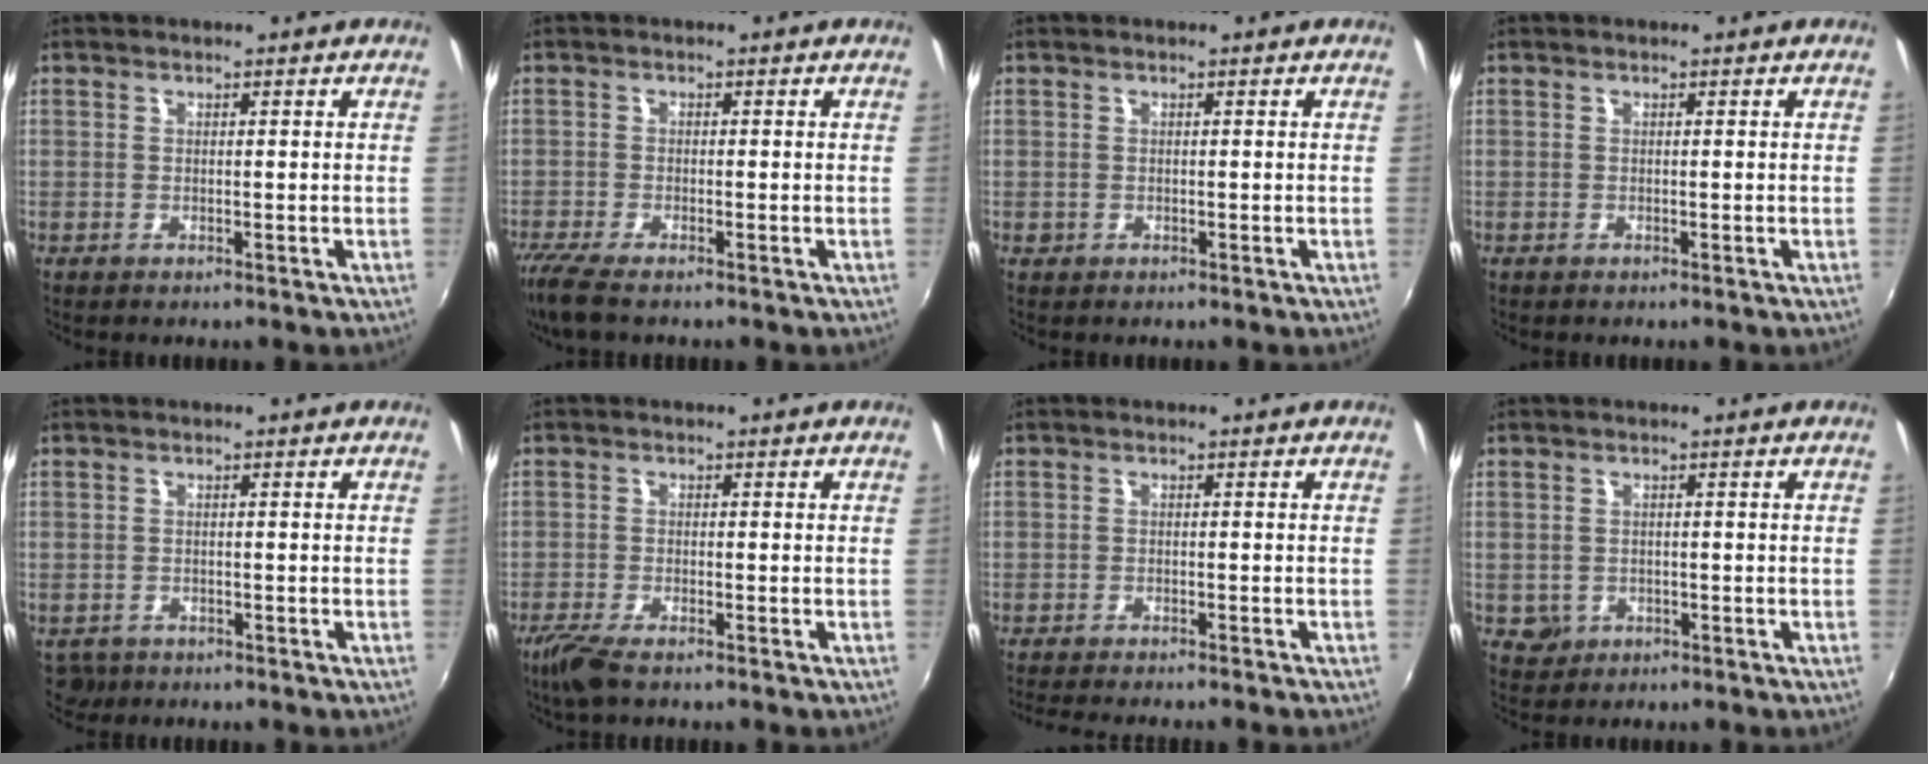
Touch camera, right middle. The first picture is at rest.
{"total": 5.6, "force": [-4.4, 0.9, 3.4], "torque": [-0.088, -0.026, -0.087]}
{"total": 0.6, "force": [-0.2, 0.5, 0.1], "torque": [0.001, -0.002, -0.003]}
{"total": 0.0}
{"total": 2.9, "force": [-1.8, 2.2, 0.8], "torque": [-0.021, -0.007, -0.026]}
{"total": 4.9, "force": [-3.7, 1.1, 3.1], "torque": [-0.082, -0.017, -0.073]}
{"total": 6.4, "force": [-5.8, 0.1, 2.7], "torque": [-0.063, -0.017, -0.092]}
{"total": 2.7, "force": [-0.7, 2.5, 0.6], "torque": [-0.016, -0.002, -0.006]}